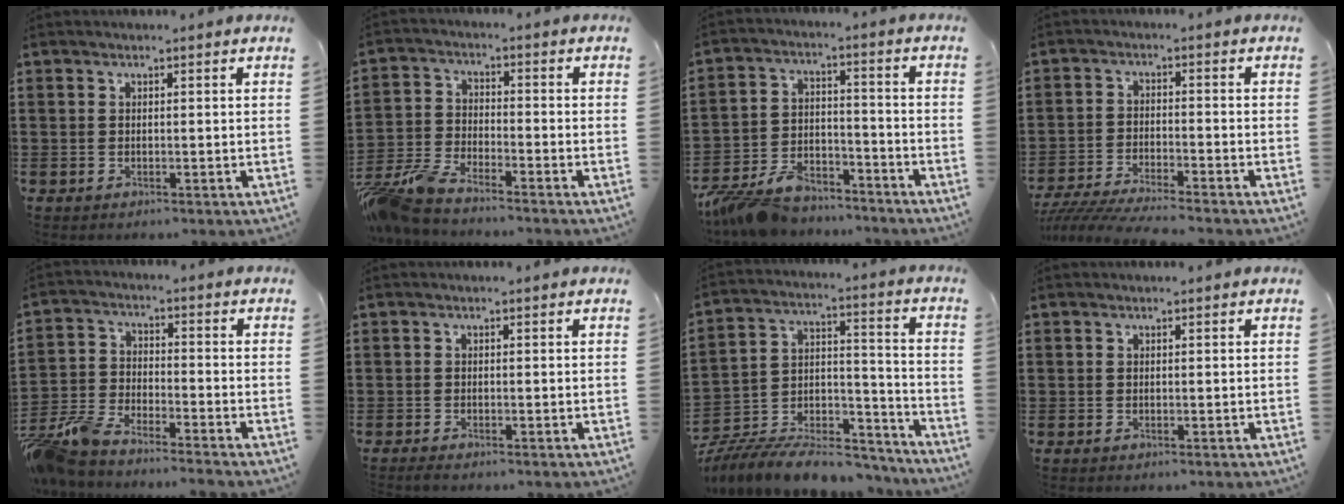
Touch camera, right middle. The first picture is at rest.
{"total": 6.4, "force": [-5.9, 0.7, 2.2], "torque": [-0.073, -0.009, -0.123]}
{"total": 7.7, "force": [-7.3, 1.7, 1.8], "torque": [-0.055, 0.005, -0.148]}
{"total": 4.9, "force": [-4.7, 0.0, 1.4], "torque": [-0.044, -0.015, -0.100]}
{"total": 6.8, "force": [-6.6, 0.5, 1.6], "torque": [-0.061, -0.003, -0.139]}
{"total": 0.7, "force": [-0.7, 0.0, 0.3], "torque": [-0.006, -0.004, -0.012]}
{"total": 10.0, "force": [-9.3, 2.0, 3.0], "torque": [-0.052, 0.020, -0.183]}
{"total": 0.0}